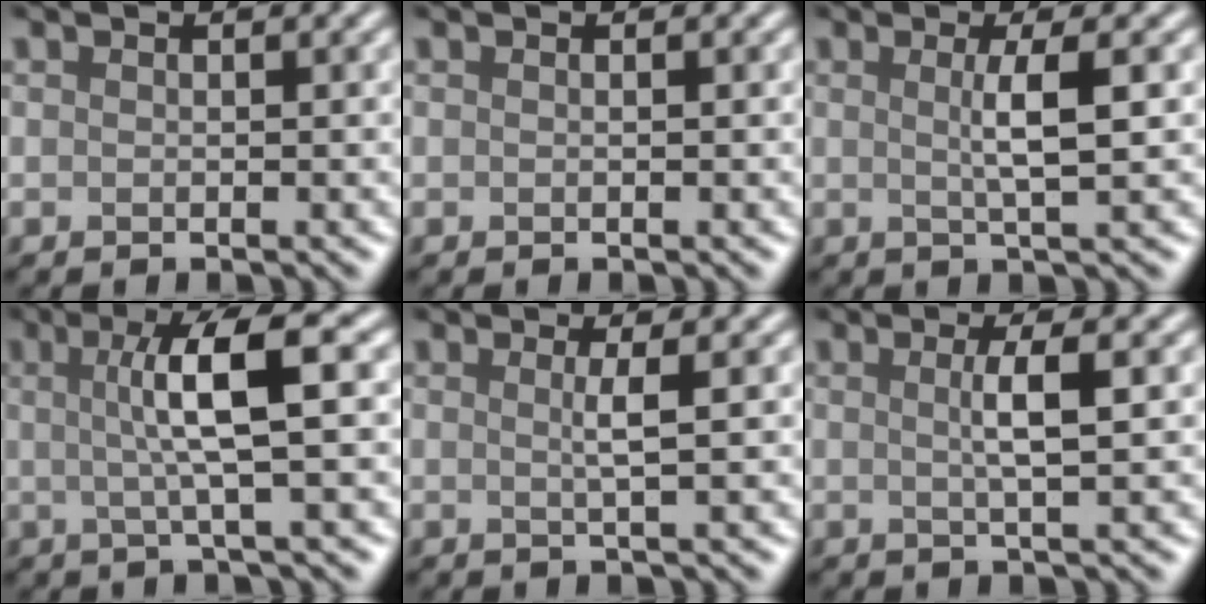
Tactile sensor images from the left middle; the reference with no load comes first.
{"total": 0.0}
{"total": 3.1, "force": [0.4, 0.6, 3.0], "torque": [-0.049, 0.001, 0.002]}
{"total": 5.9, "force": [0.8, 0.9, 5.8], "torque": [-0.096, 0.008, 0.012]}
{"total": 1.8, "force": [0.3, 0.4, 1.8], "torque": [-0.031, 0.001, -0.003]}
{"total": 2.7, "force": [0.3, 0.6, 2.7], "torque": [-0.043, 0.004, 0.000]}